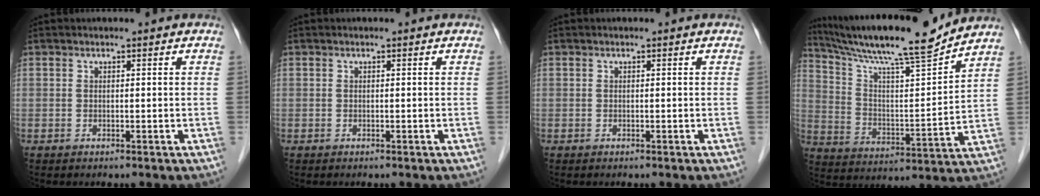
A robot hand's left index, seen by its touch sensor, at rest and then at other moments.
{"total": 0.0}
{"total": 0.0}
{"total": 18.0, "force": [15.9, -0.4, 8.4], "torque": [-0.152, -0.004, 0.262]}